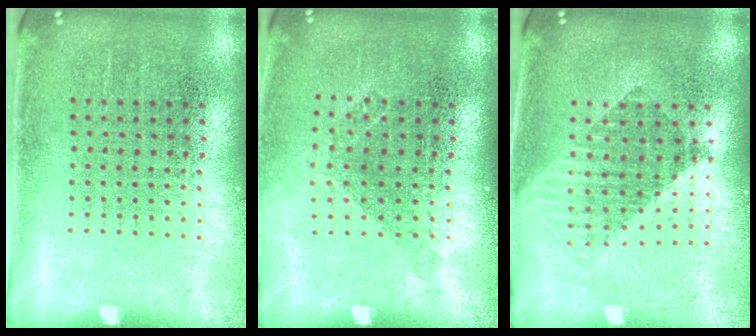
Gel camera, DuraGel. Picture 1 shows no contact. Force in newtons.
{"total": 1.1, "press": 0.9, "slide": 0.6}
{"total": 1.6, "press": 1.4, "slide": 0.9}